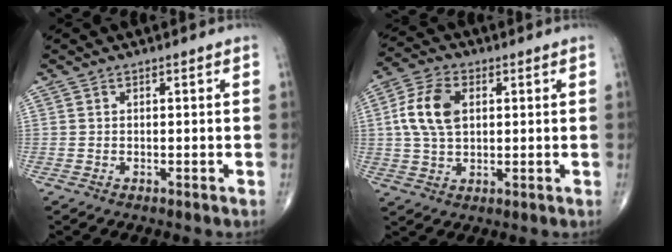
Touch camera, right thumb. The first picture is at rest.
{"total": 9.4, "force": [1.9, 5.5, 7.4], "torque": [-0.153, 0.007, 0.035]}